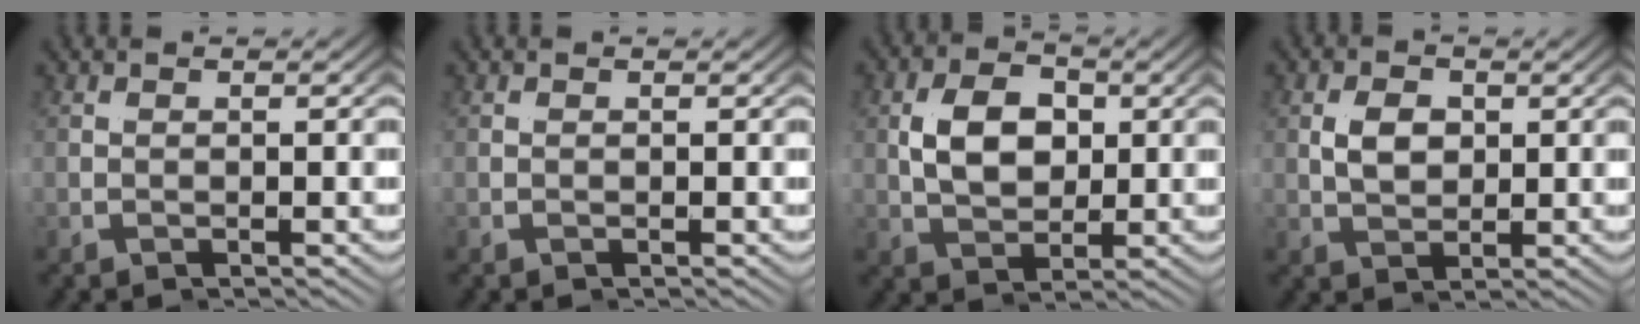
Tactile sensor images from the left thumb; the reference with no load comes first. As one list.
[{"total": 0.0}, {"total": 4.8, "force": [0.2, 3.2, 3.5], "torque": [-0.075, -0.016, 0.005]}, {"total": 2.1, "force": [0.3, 1.4, 1.5], "torque": [-0.037, -0.007, 0.007]}]